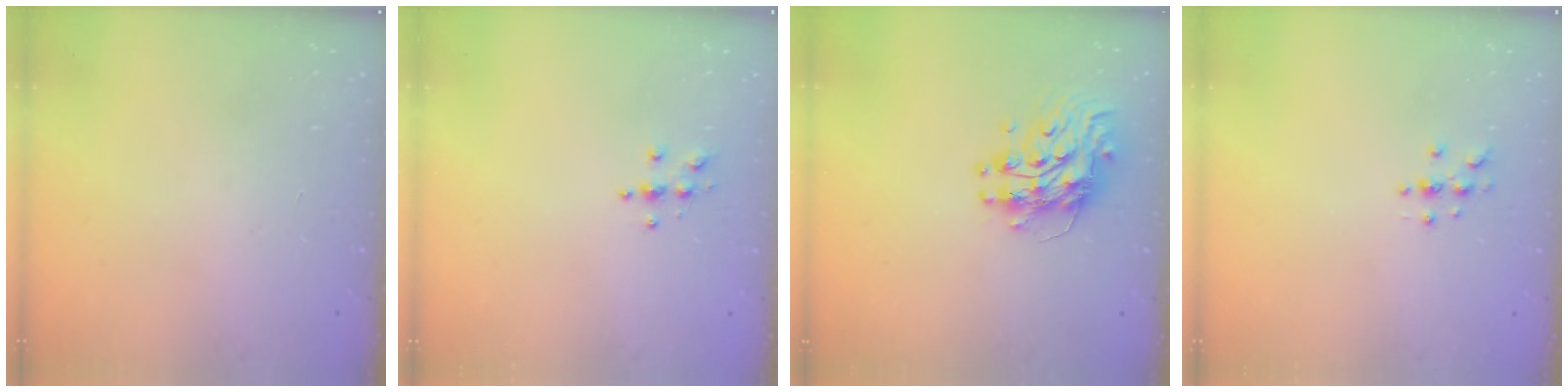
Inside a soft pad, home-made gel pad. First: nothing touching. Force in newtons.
{"total": 3.9, "press": 3.8, "slide": 0.4}
{"total": 11.5, "press": 11.5, "slide": 1.0}
{"total": 3.0, "press": 3.0, "slide": 0.4}